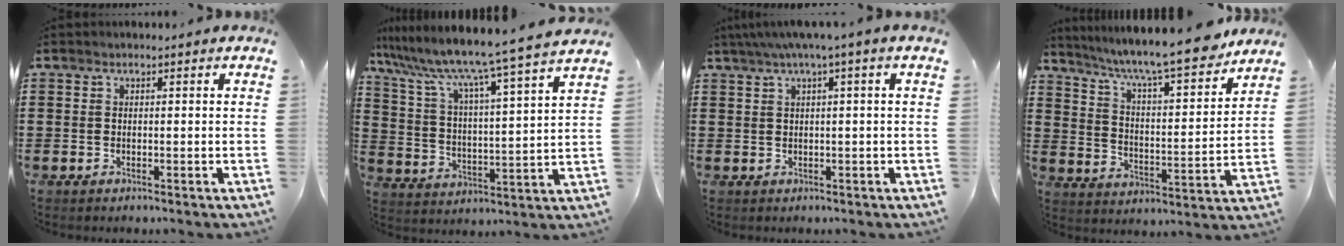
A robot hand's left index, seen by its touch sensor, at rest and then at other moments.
{"total": 7.9, "force": [6.9, -1.2, 3.7], "torque": [-0.103, -0.060, 0.105]}
{"total": 2.3, "force": [0.5, -0.3, 2.3], "torque": [-0.041, -0.005, 0.007]}
{"total": 9.6, "force": [8.3, 0.5, 4.8], "torque": [-0.115, -0.053, 0.137]}